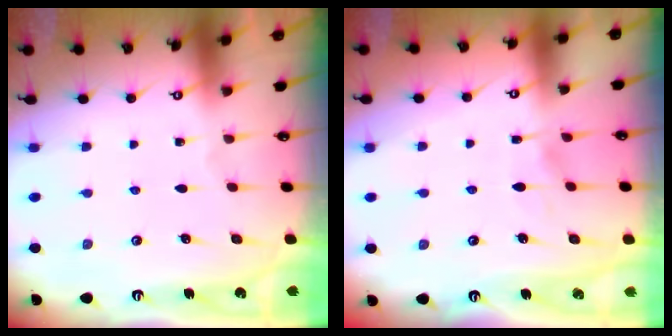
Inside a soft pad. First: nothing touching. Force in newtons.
{"total": 3.9, "press": 3.9, "slide": 0.4}